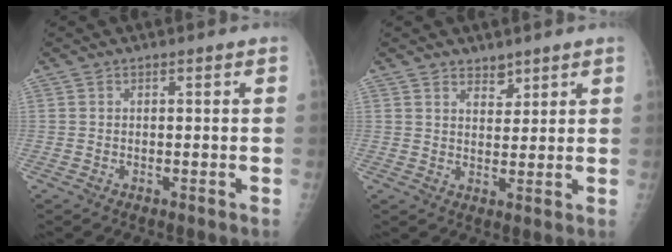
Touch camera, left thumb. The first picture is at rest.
{"total": 3.1, "force": [2.5, 1.7, 0.9], "torque": [0.002, -0.019, 0.042]}